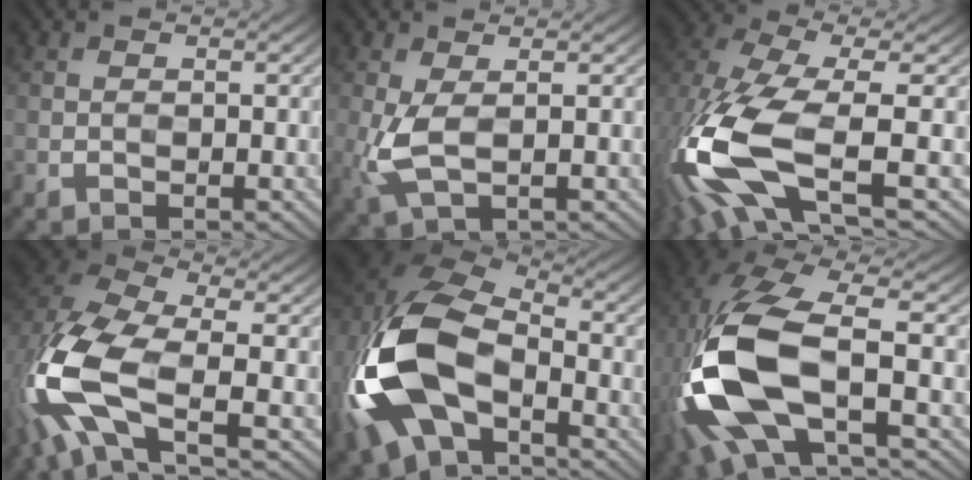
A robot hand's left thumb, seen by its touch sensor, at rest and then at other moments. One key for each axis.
{"total": 4.4, "fx": 0.1, "fy": 1.9, "fz": 4.0, "tx": -0.111, "ty": -0.004, "tz": 0.001}
{"total": 15.7, "fx": -3.3, "fy": 6.9, "fz": 13.7, "tx": -0.347, "ty": -0.027, "tz": -0.055}
{"total": 14.4, "fx": -4.0, "fy": 7.2, "fz": 11.8, "tx": -0.298, "ty": -0.018, "tz": -0.089}
{"total": 19.1, "fx": -4.8, "fy": 11.6, "fz": 14.4, "tx": -0.357, "ty": -0.034, "tz": -0.085}
{"total": 15.7, "fx": -3.0, "fy": 6.9, "fz": 13.7, "tx": -0.341, "ty": -0.010, "tz": -0.055}